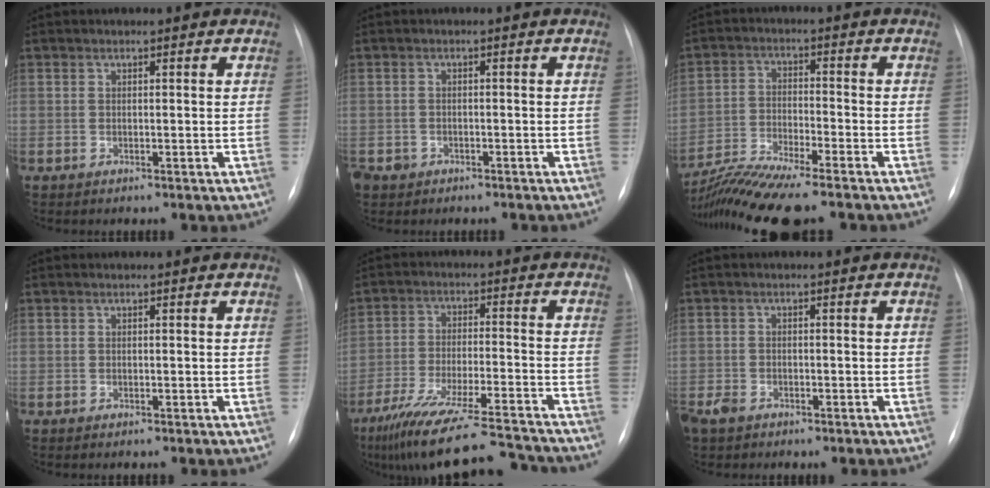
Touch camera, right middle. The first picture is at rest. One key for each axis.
{"total": 2.7, "fx": -1.8, "fy": 2.1, "fz": 0.0, "tx": -0.003, "ty": 0.006, "tz": -0.031}
{"total": 10.0, "fx": -8.8, "fy": -0.7, "fz": 4.8, "tx": -0.088, "ty": -0.021, "tz": -0.155}
{"total": 0.0}
{"total": 19.8, "fx": -17.7, "fy": 1.1, "fz": 8.9, "tx": -0.143, "ty": -0.028, "tz": -0.273}
{"total": 3.0, "fx": -2.1, "fy": 1.9, "fz": 1.0, "tx": -0.023, "ty": 0.001, "tz": -0.031}